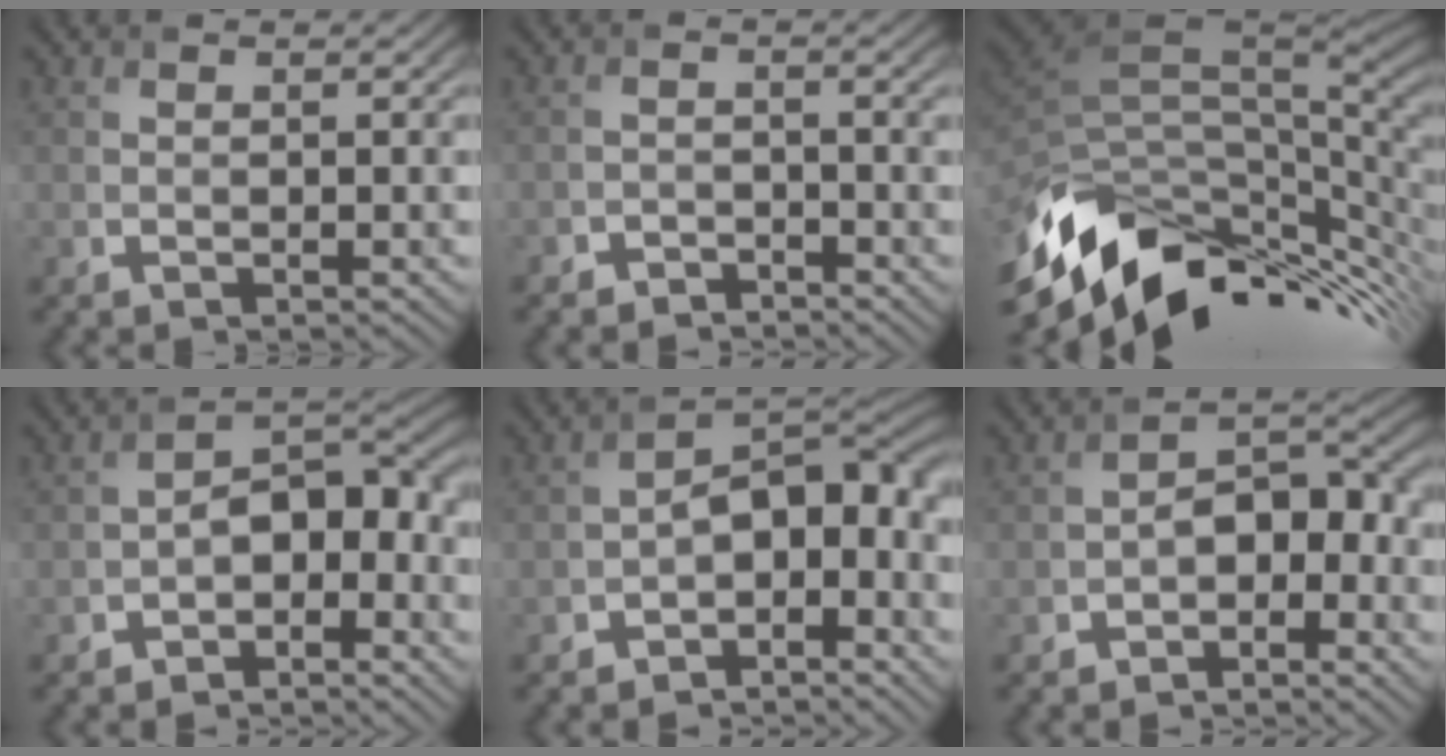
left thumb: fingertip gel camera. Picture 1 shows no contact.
{"total": 2.0, "force": [-1.8, 0.7, 0.3], "torque": [-0.004, 0.001, -0.038]}
{"total": 16.1, "force": [-6.7, 7.7, 12.4], "torque": [-0.242, -0.039, -0.117]}
{"total": 5.9, "force": [-2.6, 3.3, 4.1], "torque": [-0.057, 0.005, -0.059]}
{"total": 7.4, "force": [-2.8, 4.1, 5.4], "torque": [-0.076, -0.002, -0.059]}
{"total": 5.1, "force": [-2.3, 3.1, 3.4], "torque": [-0.046, 0.007, -0.052]}